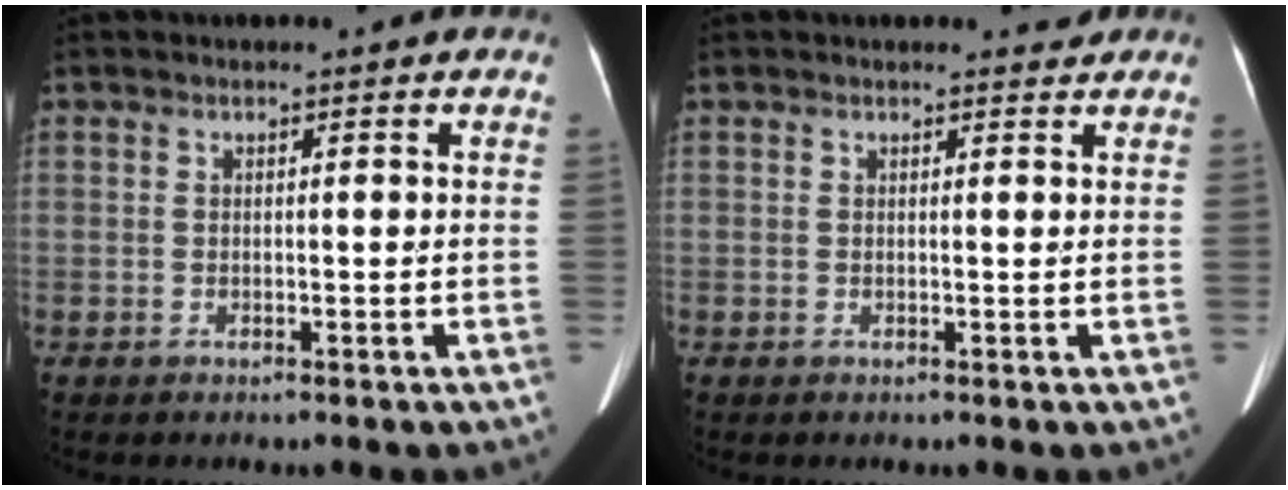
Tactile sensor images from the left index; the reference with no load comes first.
{"total": 1.2, "force": [1.2, 0.3, 0.1], "torque": [-0.007, -0.002, 0.013]}